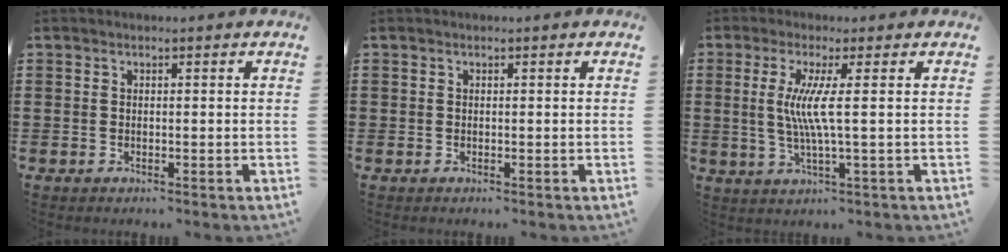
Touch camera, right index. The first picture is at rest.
{"total": 0.0}
{"total": 6.3, "force": [0.6, -0.3, 6.3], "torque": [-0.133, -0.015, 0.002]}